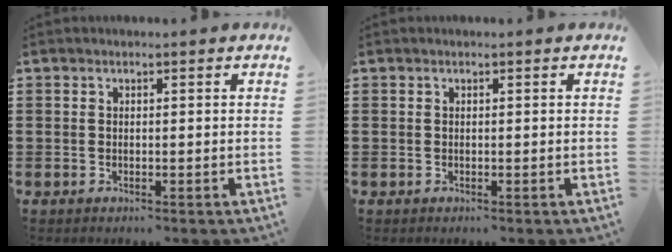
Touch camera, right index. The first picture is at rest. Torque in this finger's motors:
{"motor_torque": [-0.19, 1.95, 0.00, -0.01]}